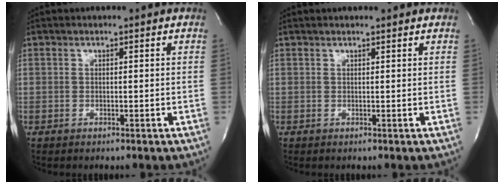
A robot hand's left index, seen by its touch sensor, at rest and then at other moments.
{"total": 2.1, "force": [2.0, 0.2, 0.7], "torque": [-0.012, 0.016, 0.023]}